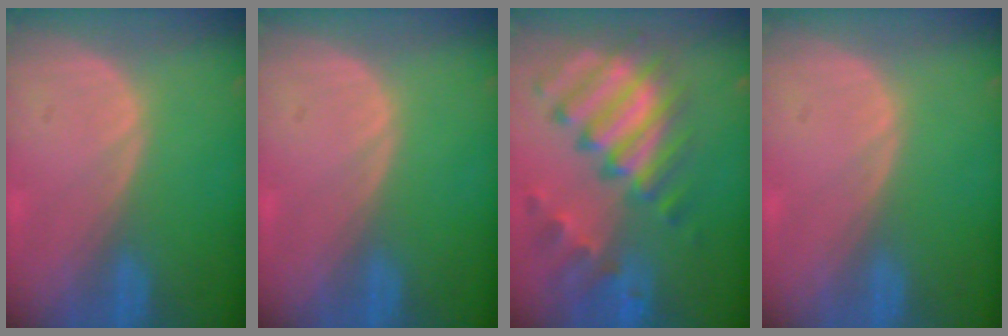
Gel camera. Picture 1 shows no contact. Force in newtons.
{"total": 0.0}
{"total": 11.4, "press": 9.8, "slide": 5.8}
{"total": 0.0}